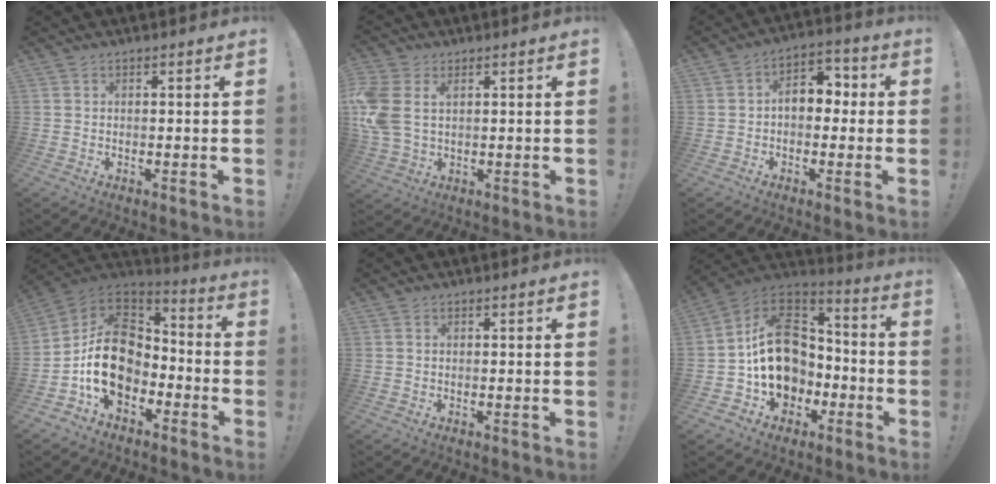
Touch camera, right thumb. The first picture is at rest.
{"total": 8.9, "force": [2.5, 6.1, 6.0], "torque": [-0.126, -0.006, 0.051]}
{"total": 8.5, "force": [0.3, 6.0, 6.0], "torque": [-0.080, 0.010, 0.007]}
{"total": 18.1, "force": [-2.7, 13.5, 11.8], "torque": [-0.206, 0.019, -0.037]}
{"total": 0.0}
{"total": 19.8, "force": [0.1, 16.0, 11.8], "torque": [-0.184, 0.012, 0.021]}